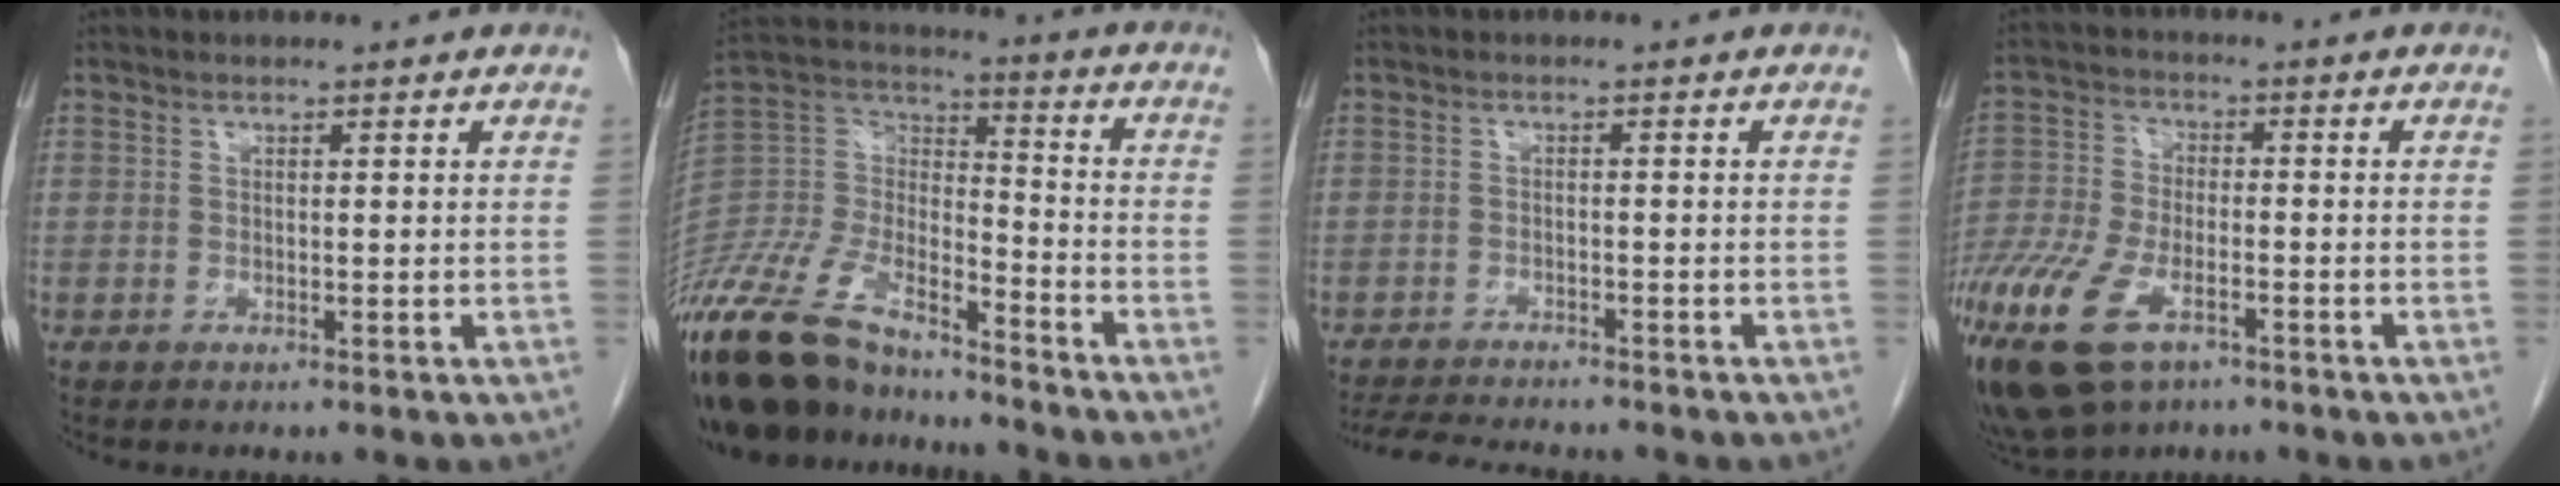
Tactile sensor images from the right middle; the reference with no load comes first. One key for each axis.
{"total": 23.1, "fx": -19.4, "fy": 6.8, "fz": 10.4, "tx": -0.255, "ty": -0.013, "tz": -0.356}
{"total": 9.4, "fx": -8.6, "fy": 1.4, "fz": 3.5, "tx": -0.057, "ty": -0.009, "tz": -0.127}
{"total": 19.3, "fx": -11.1, "fy": 9.9, "fz": 12.4, "tx": -0.345, "ty": -0.030, "tz": -0.201}